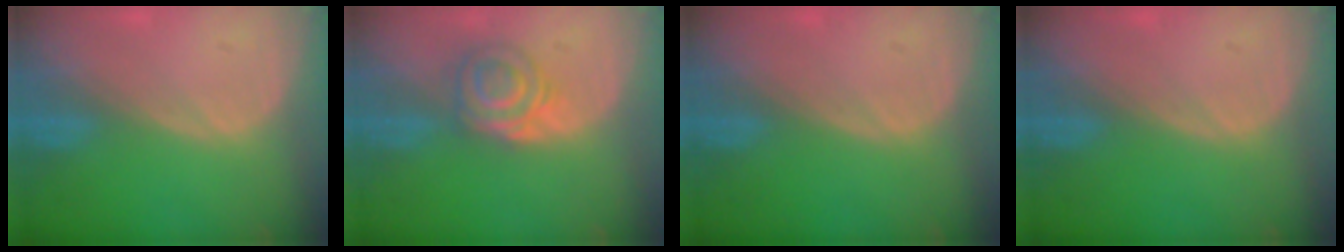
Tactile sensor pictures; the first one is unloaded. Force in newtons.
{"total": 5.6, "press": 5.3, "slide": 1.9}
{"total": 0.0}
{"total": 0.0}